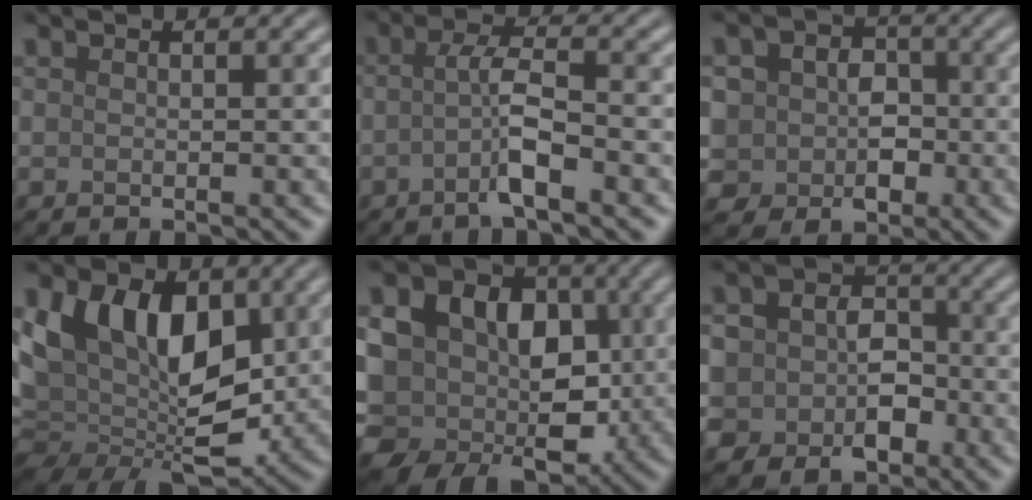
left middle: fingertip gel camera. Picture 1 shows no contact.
{"total": 3.7, "force": [-1.2, 0.5, 3.4], "torque": [-0.063, 0.009, -0.033]}
{"total": 6.8, "force": [-0.1, 6.1, 3.0], "torque": [-0.045, 0.018, -0.025]}
{"total": 12.2, "force": [1.0, 8.3, 8.9], "torque": [-0.155, 0.003, 0.005]}
{"total": 18.1, "force": [0.3, 14.5, 10.9], "torque": [-0.193, 0.015, 0.001]}
{"total": 8.6, "force": [-1.0, 7.4, 4.2], "torque": [-0.070, 0.008, -0.038]}